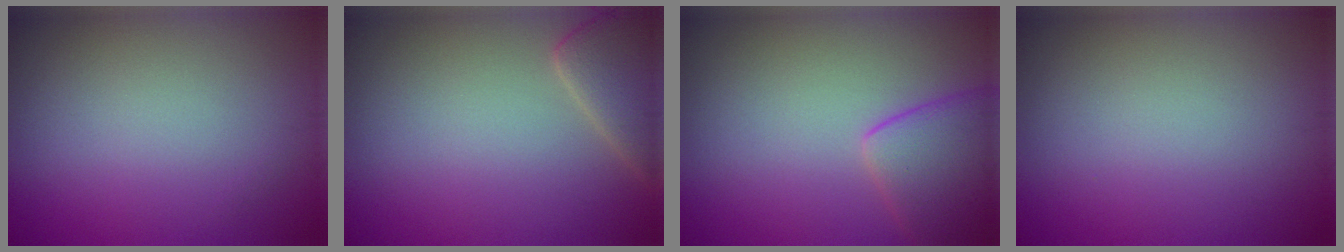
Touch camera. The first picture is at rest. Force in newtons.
{"total": 4.1, "press": 4.1, "slide": 0.5}
{"total": 4.2, "press": 4.2, "slide": 0.4}
{"total": 0.0}